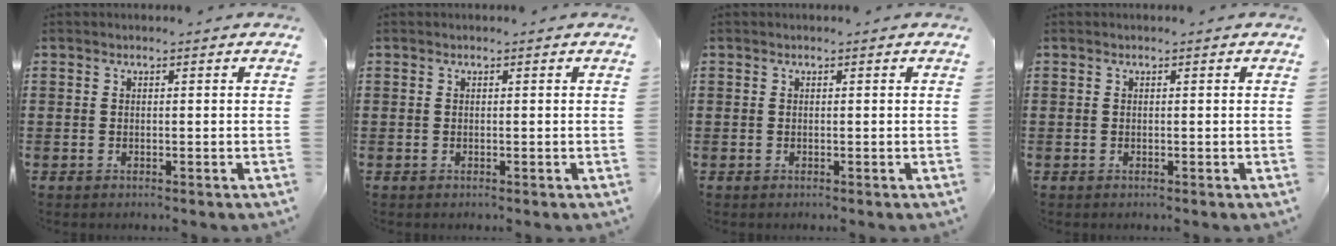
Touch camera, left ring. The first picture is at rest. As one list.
[{"total": 0.0}, {"total": 0.0}, {"total": 0.0}]